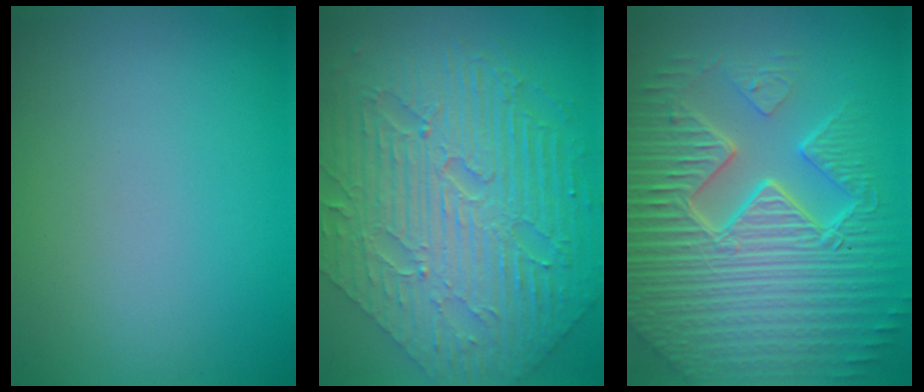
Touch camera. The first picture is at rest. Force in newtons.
{"total": 10.7, "press": 7.2, "slide": 7.9}
{"total": 11.2, "press": 7.2, "slide": 8.6}